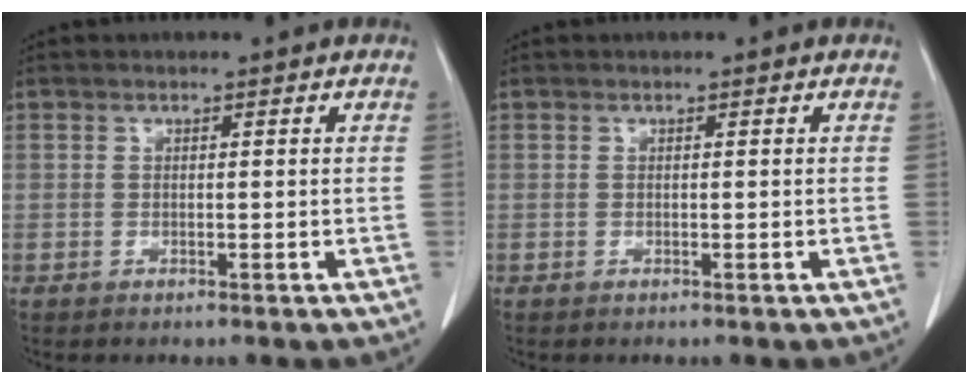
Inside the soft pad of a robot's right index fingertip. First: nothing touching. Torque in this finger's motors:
{"motor_torque": [0.00, 0.00, 0.01, 0.00]}